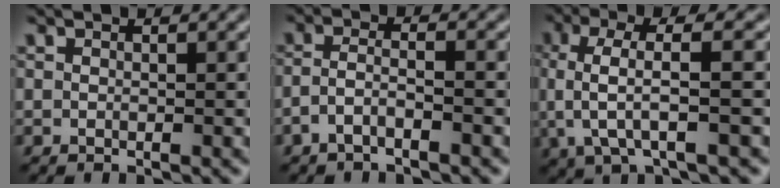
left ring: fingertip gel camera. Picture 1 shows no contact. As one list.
[{"total": 2.2, "force": [-1.4, 0.5, 1.6], "torque": [-0.035, 0.006, -0.034]}, {"total": 5.7, "force": [0.3, 1.5, 5.5], "torque": [-0.109, 0.008, 0.006]}]